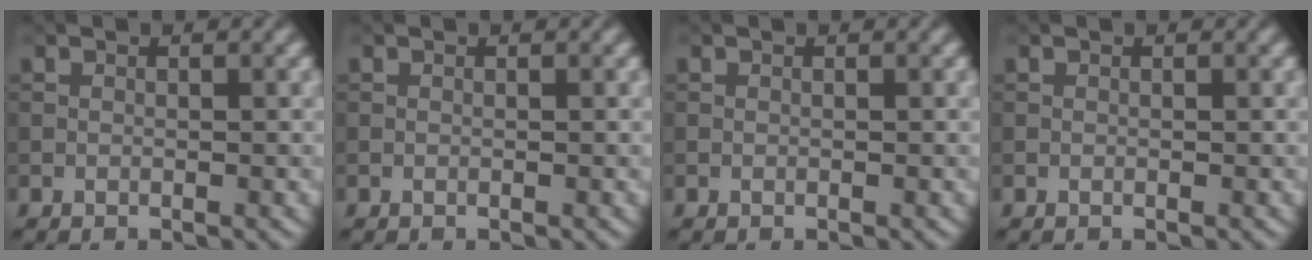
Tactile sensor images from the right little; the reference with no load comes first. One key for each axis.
{"total": 0.0}
{"total": 0.0}
{"total": 0.0}